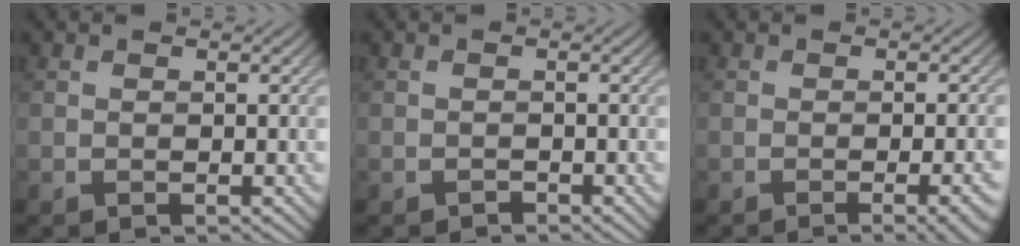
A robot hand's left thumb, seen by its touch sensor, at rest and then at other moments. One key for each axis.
{"total": 0.6, "fx": -0.6, "fy": 0.2, "fz": 0.1, "tx": 0.000, "ty": -0.001, "tz": -0.011}
{"total": 4.7, "fx": -1.9, "fy": 1.1, "fz": 4.2, "tx": -0.043, "ty": 0.006, "tz": -0.023}